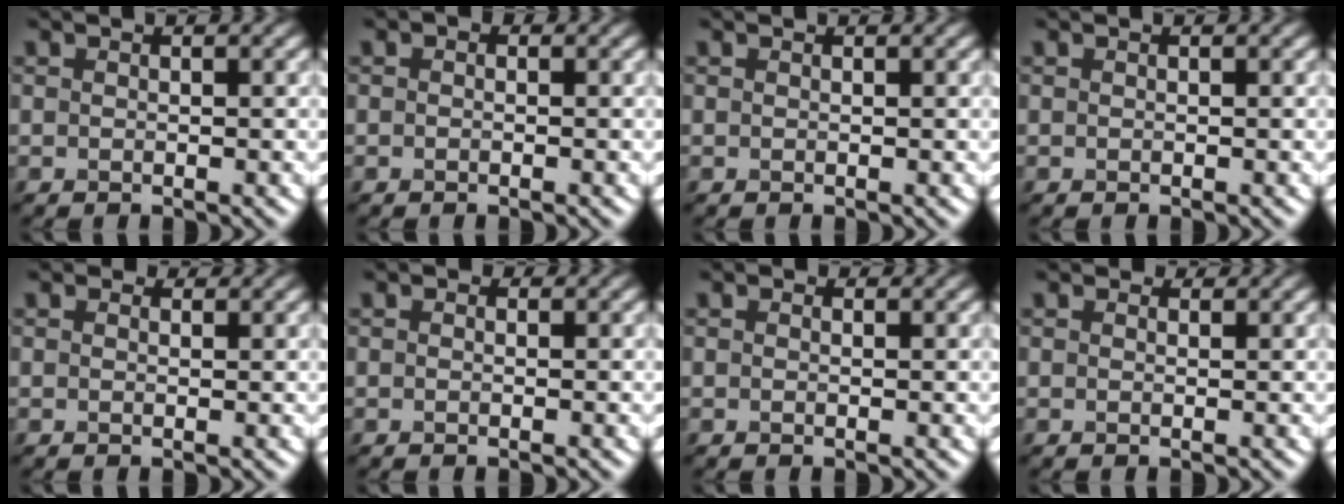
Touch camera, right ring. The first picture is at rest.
{"total": 1.3, "force": [0.4, 1.0, 0.7], "torque": [-0.002, 0.013, -0.014]}
{"total": 0.0}
{"total": 0.0}
{"total": 1.2, "force": [0.9, 0.7, 0.5], "torque": [-0.011, 0.010, 0.000]}
{"total": 1.0, "force": [0.5, 0.7, 0.5], "torque": [-0.006, 0.007, -0.009]}
{"total": 1.0, "force": [0.6, 0.6, 0.5], "torque": [-0.009, 0.008, -0.006]}
{"total": 1.1, "force": [0.8, 0.6, 0.4], "torque": [-0.011, 0.007, -0.002]}